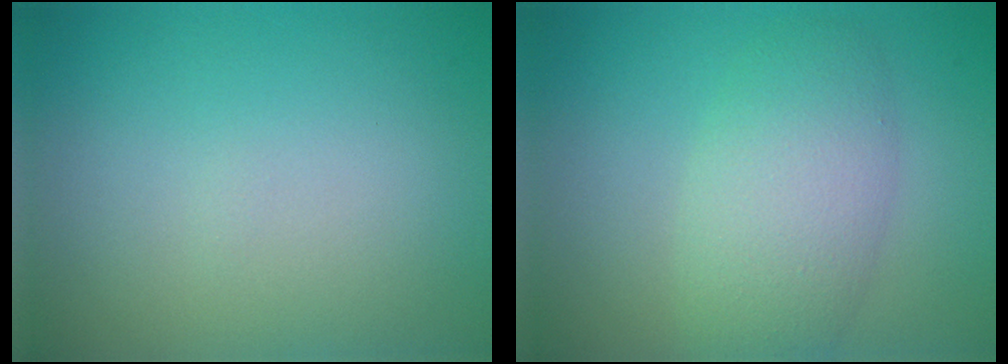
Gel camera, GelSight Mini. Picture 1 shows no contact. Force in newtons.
{"total": 4.8, "press": 4.8, "slide": 0.1}